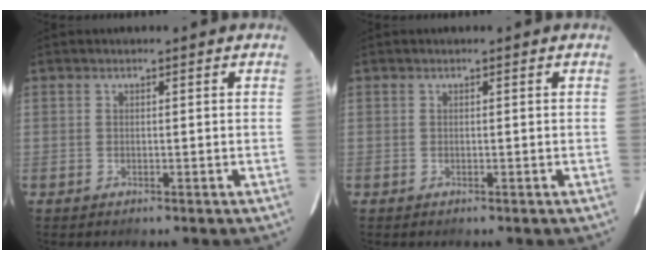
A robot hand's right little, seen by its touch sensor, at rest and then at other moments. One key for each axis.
{"total": 0.0}